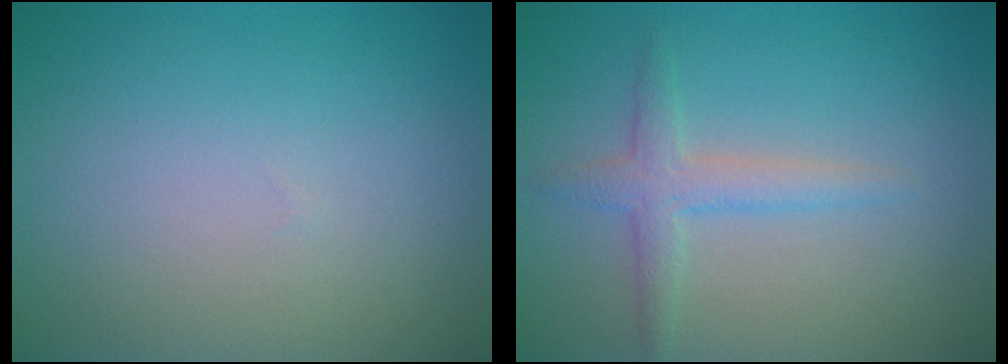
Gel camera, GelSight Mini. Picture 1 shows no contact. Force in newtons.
{"total": 2.4, "press": 2.4, "slide": 0.2}